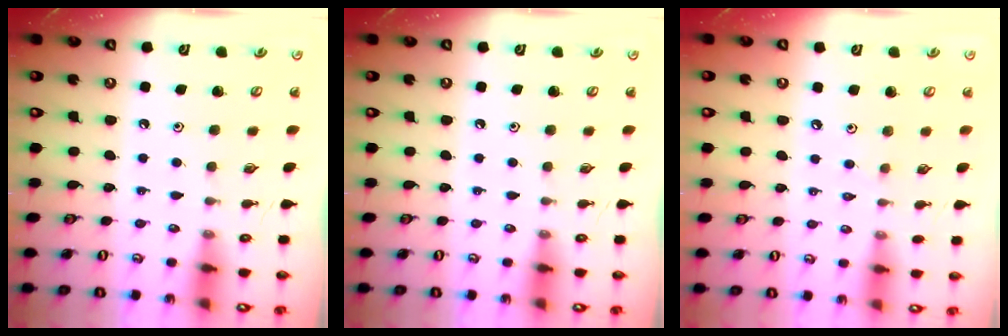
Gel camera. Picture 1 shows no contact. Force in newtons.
{"total": 0.0}
{"total": 1.9, "press": 1.8, "slide": 0.5}